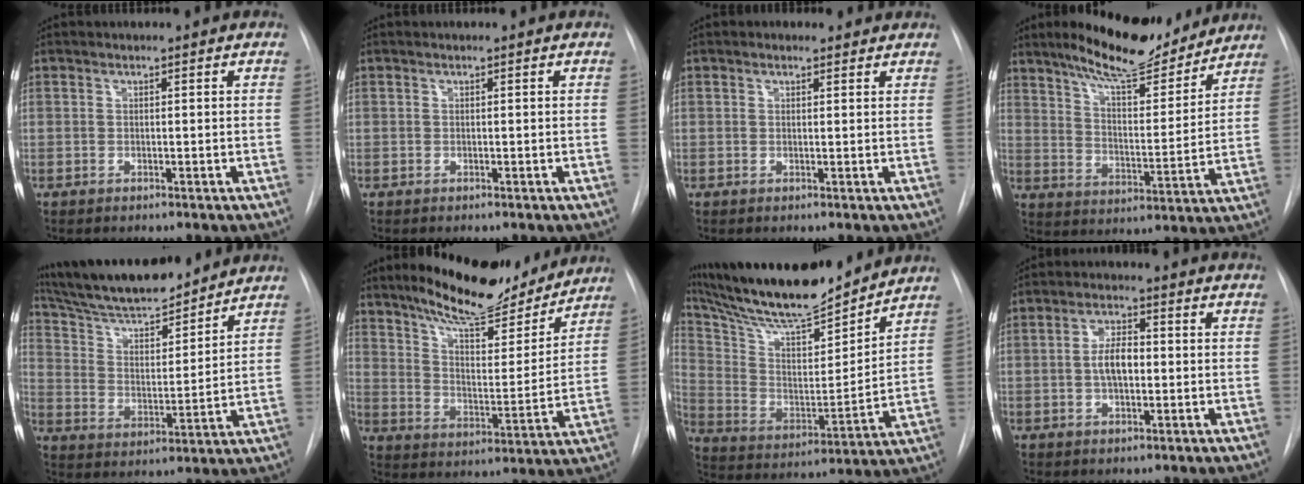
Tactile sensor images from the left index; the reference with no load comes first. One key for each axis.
{"total": 0.0}
{"total": 1.1, "fx": 0.6, "fy": 0.8, "fz": 0.4, "tx": -0.009, "ty": 0.005, "tz": 0.004}
{"total": 14.1, "fx": 12.0, "fy": 2.9, "fz": 6.9, "tx": -0.103, "ty": -0.019, "tz": 0.187}
{"total": 17.9, "fx": 16.0, "fy": 2.8, "fz": 7.4, "tx": -0.132, "ty": 0.009, "tz": 0.268}
{"total": 16.4, "fx": 14.1, "fy": 3.6, "fz": 7.5, "tx": -0.112, "ty": -0.025, "tz": 0.216}
{"total": 22.1, "fx": 19.5, "fy": 3.0, "fz": 10.0, "tx": -0.185, "ty": -0.005, "tz": 0.319}
{"total": 4.8, "fx": -0.8, "fy": 2.1, "fz": 4.2, "tx": -0.083, "ty": 0.004, "tz": -0.015}